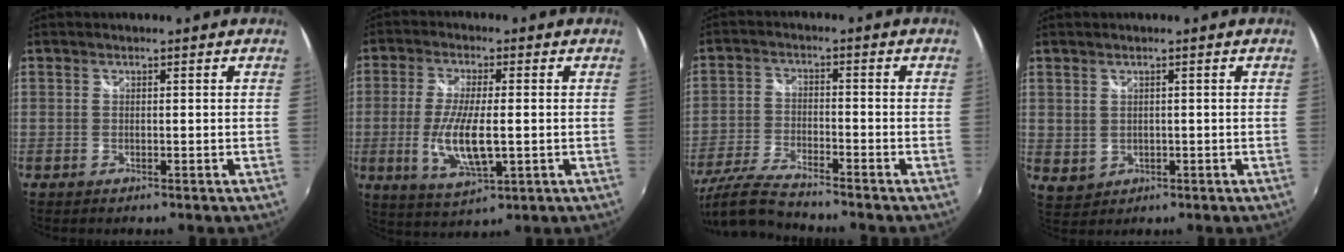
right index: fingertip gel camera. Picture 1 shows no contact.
{"total": 10.5, "force": [-1.8, 2.9, 9.9], "torque": [-0.196, -0.017, -0.028]}
{"total": 10.1, "force": [-8.9, 1.3, 4.6], "torque": [-0.112, -0.017, -0.176]}
{"total": 3.1, "force": [0.9, 2.5, 1.6], "torque": [-0.028, -0.002, 0.026]}